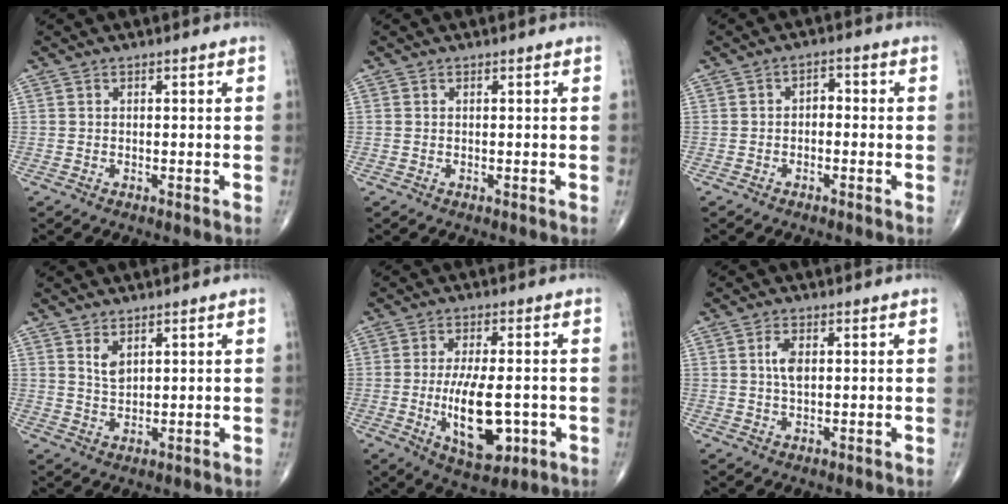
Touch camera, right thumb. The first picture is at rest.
{"total": 0.0}
{"total": 2.4, "force": [-0.5, 1.6, 1.7], "torque": [-0.013, 0.016, -0.019]}
{"total": 2.9, "force": [1.6, 1.5, 1.9], "torque": [-0.028, -0.012, 0.034]}
{"total": 12.7, "force": [-2.5, 5.5, 11.2], "torque": [-0.178, -0.006, -0.028]}
{"total": 3.5, "force": [0.7, 1.7, 3.0], "torque": [-0.058, 0.000, 0.011]}